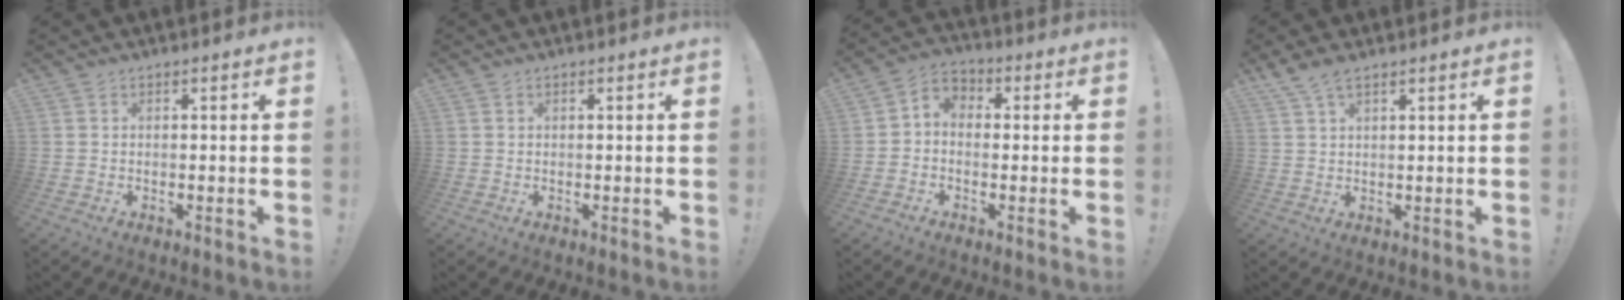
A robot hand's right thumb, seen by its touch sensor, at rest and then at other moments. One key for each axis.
{"total": 0.0}
{"total": 4.3, "fx": -1.3, "fy": 3.3, "fz": 2.5, "tx": -0.040, "ty": 0.008, "tz": -0.024}
{"total": 4.3, "fx": 3.0, "fy": 1.1, "fz": 2.8, "tx": -0.065, "ty": -0.006, "tz": 0.058}